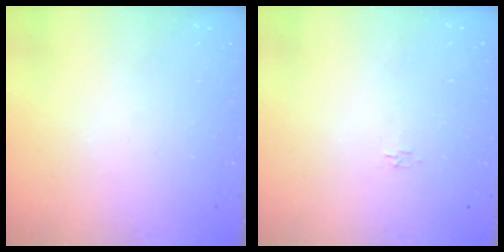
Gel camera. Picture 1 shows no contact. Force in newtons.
{"total": 1.9, "press": 1.9, "slide": 0.3}